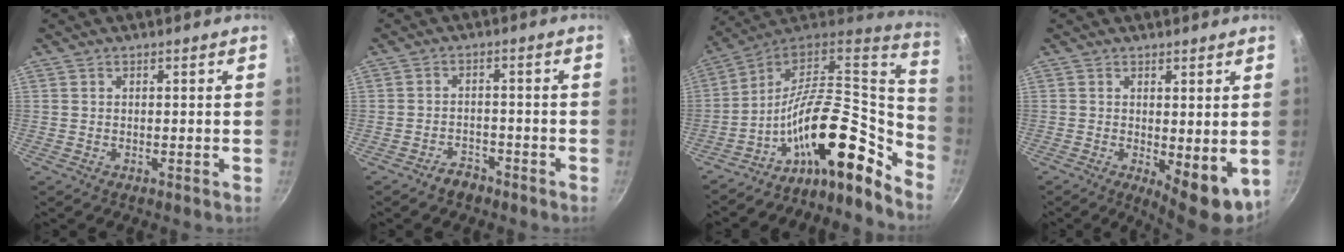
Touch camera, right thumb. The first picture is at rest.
{"total": 3.1, "force": [-2.5, 1.6, 0.8], "torque": [0.002, 0.031, -0.037]}
{"total": 20.1, "force": [-11.6, 8.4, 14.1], "torque": [-0.161, 0.082, -0.217]}
{"total": 7.8, "force": [-0.3, 3.1, 7.2], "torque": [-0.080, -0.011, 0.008]}